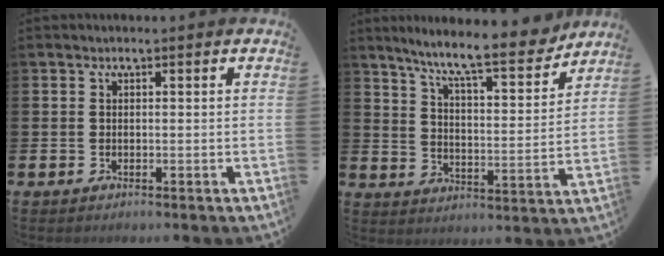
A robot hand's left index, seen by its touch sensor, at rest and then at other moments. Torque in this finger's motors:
{"motor_torque": [1.00, -1.14, 0.72, 0.21]}